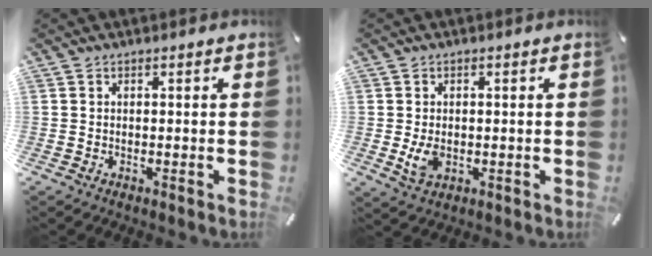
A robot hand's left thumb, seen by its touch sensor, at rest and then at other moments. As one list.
[{"total": 4.7, "force": [-0.6, 3.1, 3.5], "torque": [-0.074, -0.005, -0.012]}]